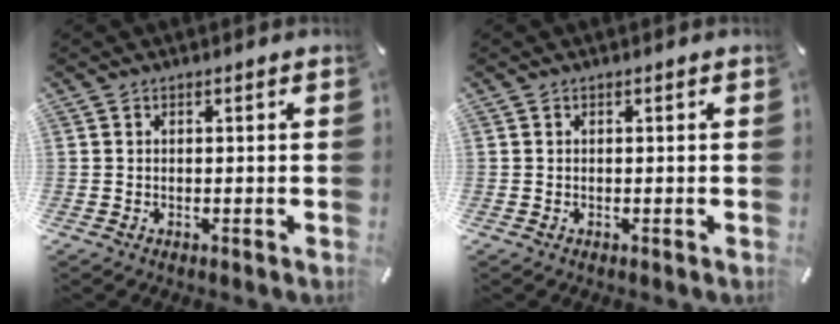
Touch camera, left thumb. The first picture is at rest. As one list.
[{"total": 0.0}]